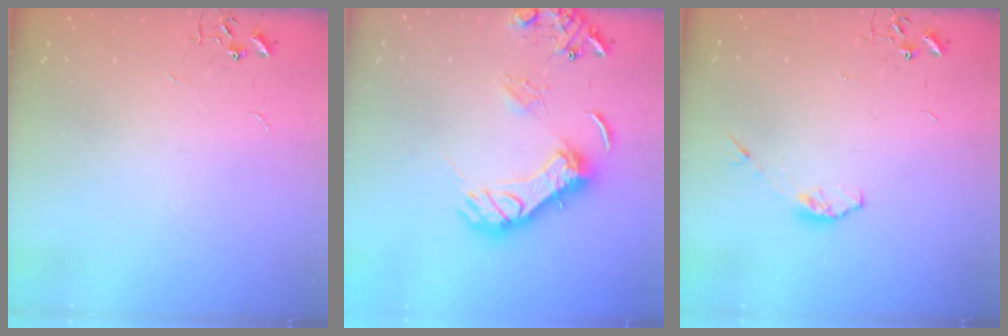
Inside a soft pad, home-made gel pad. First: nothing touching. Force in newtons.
{"total": 16.7, "press": 16.7, "slide": 1.5}
{"total": 4.3, "press": 4.1, "slide": 1.1}